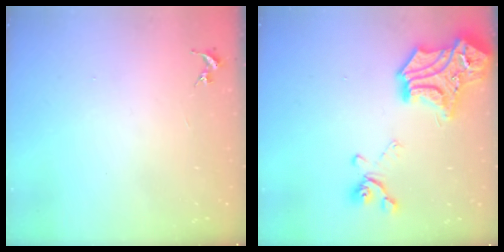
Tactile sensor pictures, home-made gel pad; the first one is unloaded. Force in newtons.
{"total": 23.1, "press": 23.1, "slide": 1.7}